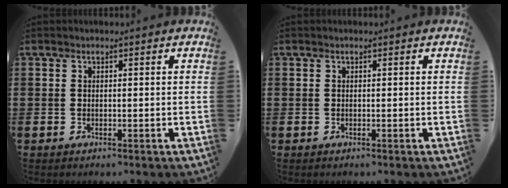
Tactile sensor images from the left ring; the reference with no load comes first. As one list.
[{"total": 0.0}]